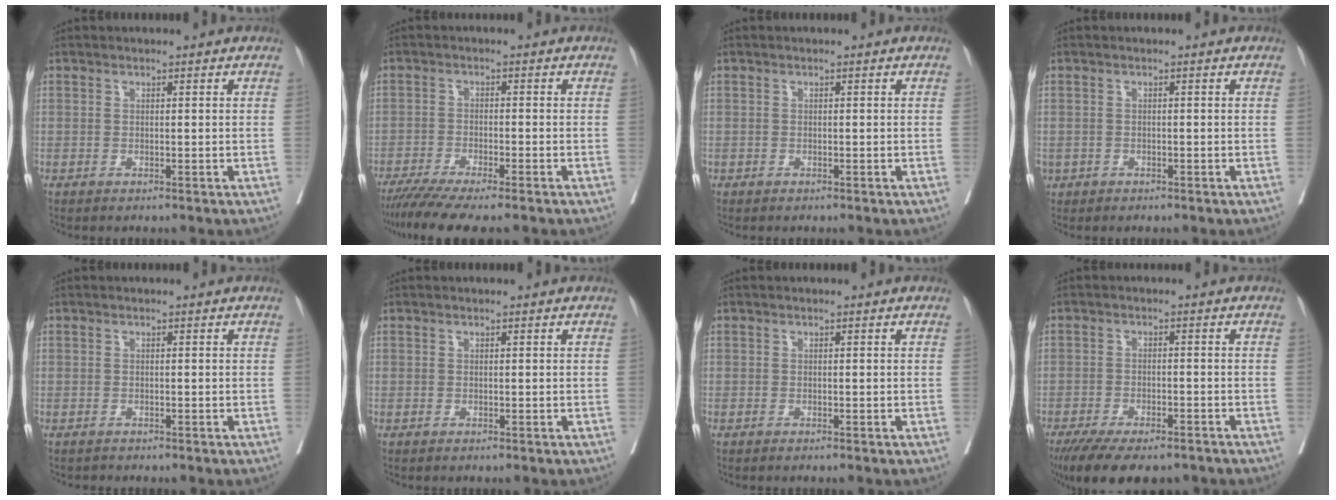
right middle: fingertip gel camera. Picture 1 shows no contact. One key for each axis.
{"total": 12.8, "fx": -10.9, "fy": 1.8, "fz": 6.5, "tx": -0.104, "ty": -0.032, "tz": -0.165}
{"total": 0.0}
{"total": 1.6, "fx": -0.9, "fy": 1.3, "fz": 0.5, "tx": -0.018, "ty": -0.001, "tz": -0.011}
{"total": 0.6, "fx": -0.6, "fy": 0.2, "fz": -0.1, "tx": -0.011, "ty": -0.002, "tz": -0.014}
{"total": 0.0}
{"total": 0.6, "fx": -0.5, "fy": 0.0, "fz": 0.3, "tx": -0.001, "ty": -0.001, "tz": -0.008}
{"total": 13.1, "fx": -10.3, "fy": 4.3, "fz": 6.9, "tx": -0.129, "ty": -0.020, "tz": -0.151}